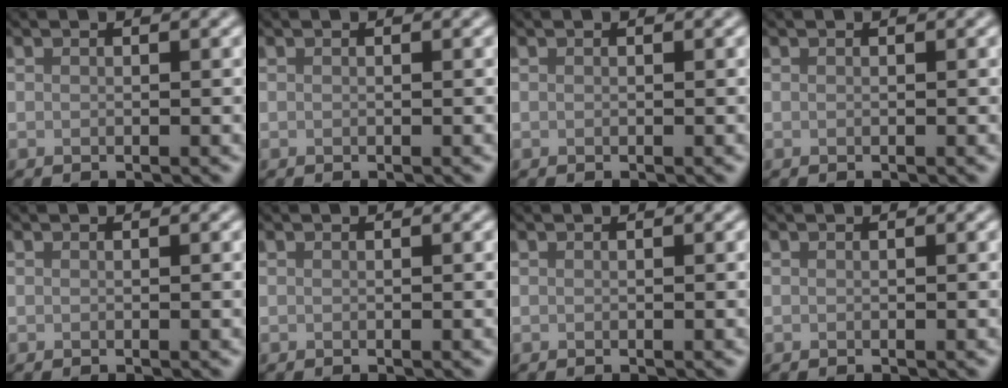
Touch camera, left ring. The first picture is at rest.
{"total": 0.0}
{"total": 0.0}
{"total": 0.0}
{"total": 0.0}
{"total": 0.0}
{"total": 0.0}
{"total": 0.0}